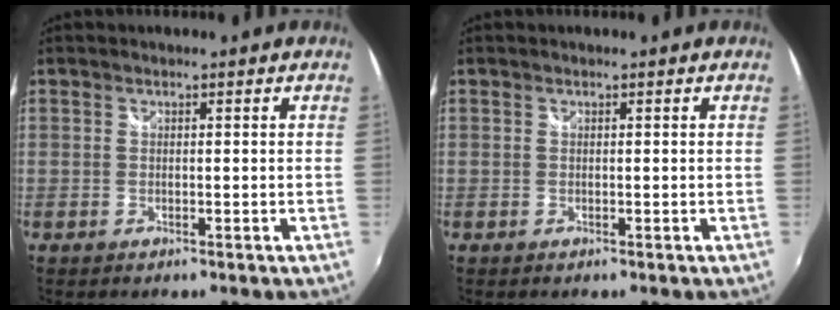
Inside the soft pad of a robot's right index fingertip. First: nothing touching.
{"total": 0.0}